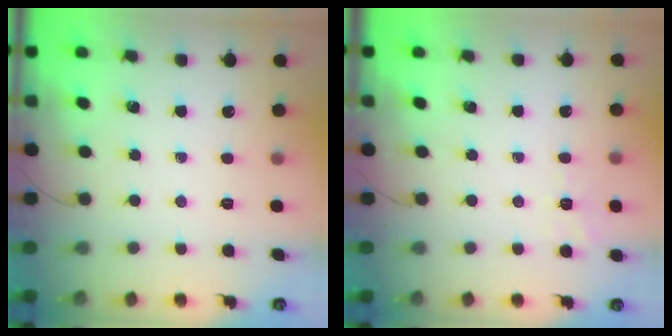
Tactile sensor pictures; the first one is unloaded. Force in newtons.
{"total": 1.8, "press": 0.2, "slide": 1.8}